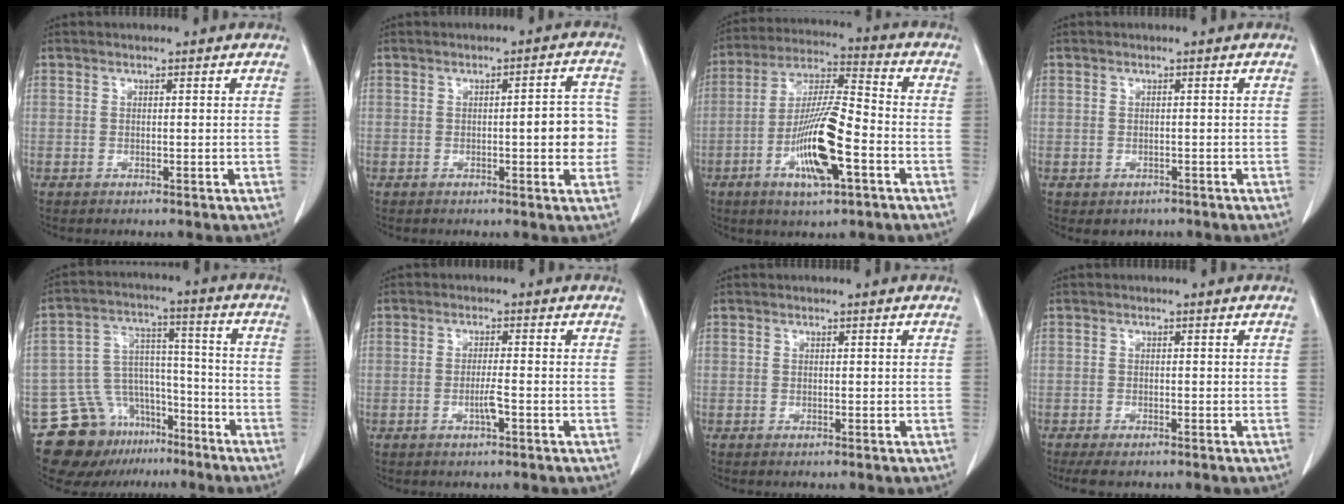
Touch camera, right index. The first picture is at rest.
{"total": 5.5, "force": [-0.6, 1.4, 5.3], "torque": [-0.062, 0.010, -0.009]}
{"total": 13.7, "force": [-4.9, 2.4, 12.6], "torque": [-0.243, -0.004, -0.087]}
{"total": 1.9, "force": [-1.0, 1.6, 0.3], "torque": [-0.003, 0.003, -0.010]}
{"total": 13.1, "force": [-9.8, 8.1, 3.1], "torque": [-0.048, 0.065, -0.156]}
{"total": 2.5, "force": [-0.9, -0.1, 2.3], "torque": [-0.045, -0.002, -0.018]}
{"total": 0.0}
{"total": 3.5, "force": [-2.9, 1.0, 1.7], "torque": [-0.029, -0.010, -0.044]}